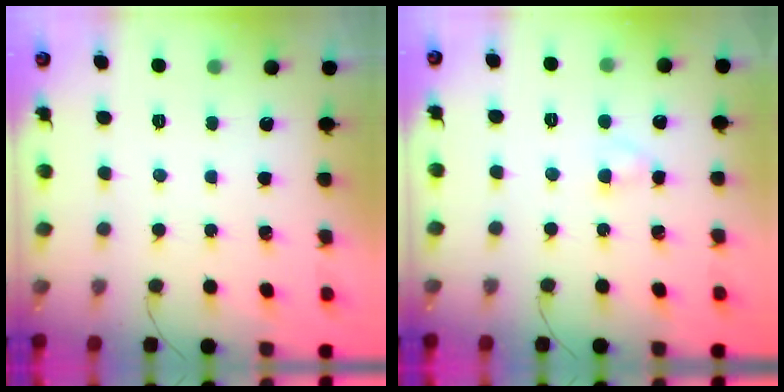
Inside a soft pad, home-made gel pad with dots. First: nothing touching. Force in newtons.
{"total": 2.0, "press": 1.7, "slide": 1.0}